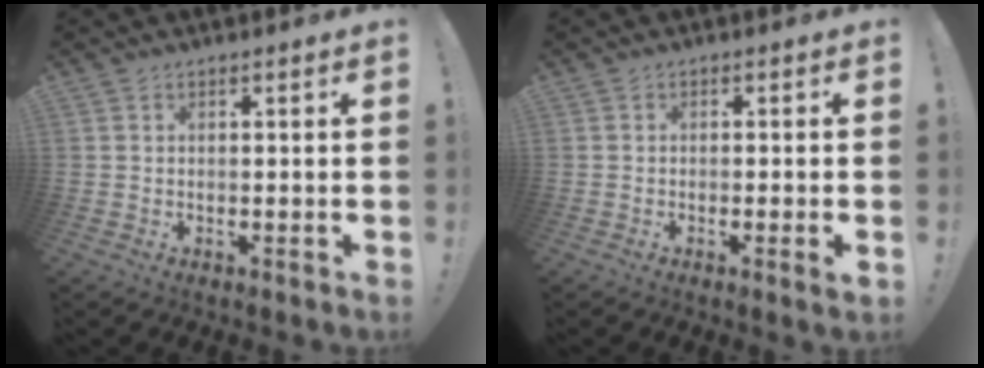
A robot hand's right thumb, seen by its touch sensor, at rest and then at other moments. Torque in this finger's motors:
{"motor_torque": [0.08, -0.12, 0.03, 0.23, 0.05]}